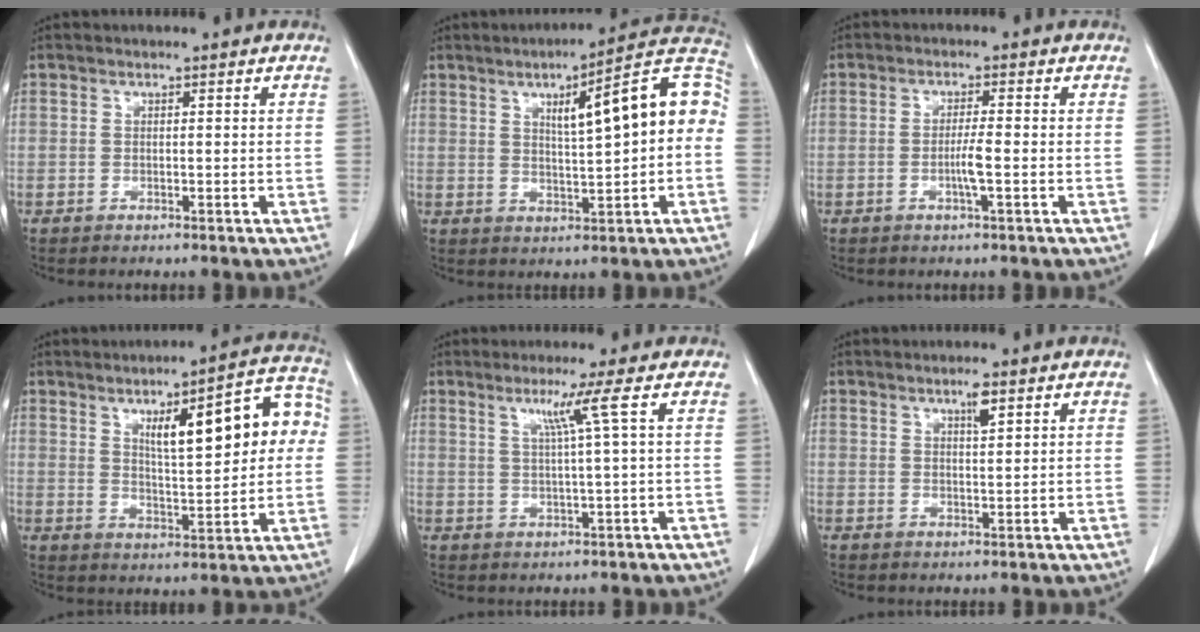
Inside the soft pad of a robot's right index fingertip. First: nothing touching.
{"total": 13.9, "force": [2.0, 2.2, 13.6], "torque": [-0.182, 0.039, 0.025]}
{"total": 2.6, "force": [-0.7, 0.0, 2.5], "torque": [-0.050, -0.002, -0.013]}
{"total": 14.1, "force": [3.5, 3.5, 13.2], "torque": [-0.173, 0.030, 0.050]}
{"total": 4.2, "force": [1.6, -1.7, 3.5], "torque": [-0.070, -0.007, 0.035]}
{"total": 2.3, "force": [1.4, 0.3, 1.8], "torque": [-0.034, 0.000, 0.024]}